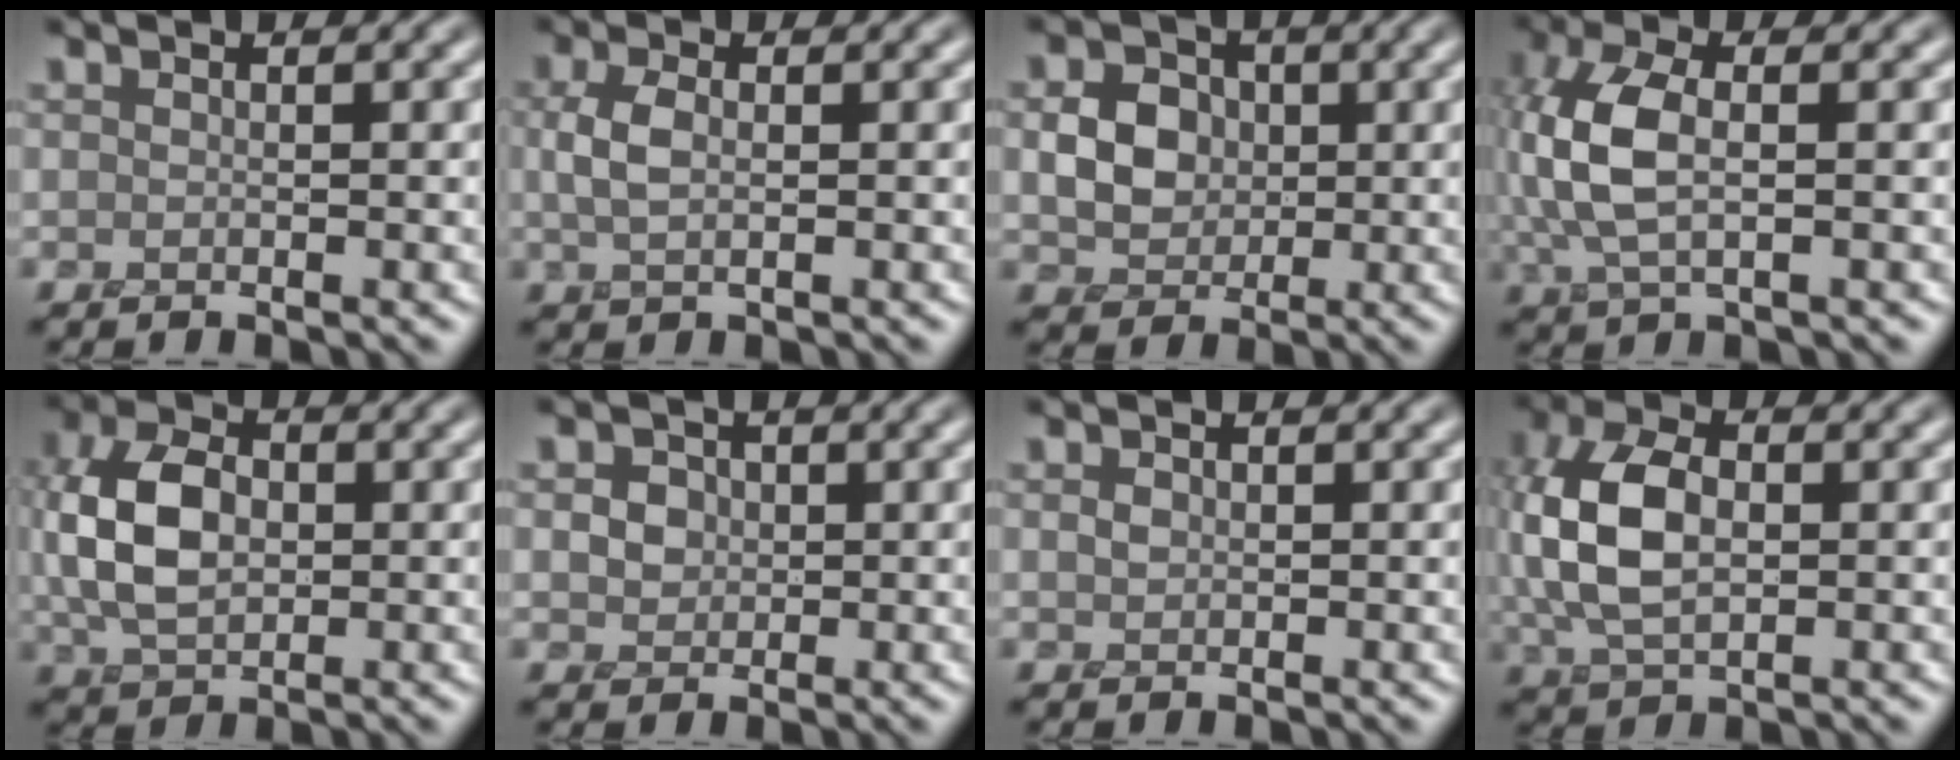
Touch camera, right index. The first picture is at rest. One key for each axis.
{"total": 1.6, "fx": 0.1, "fy": 0.8, "fz": 1.4, "tx": -0.041, "ty": 0.000, "tz": 0.002}
{"total": 3.7, "fx": 0.1, "fy": 3.2, "fz": 2.0, "tx": -0.038, "ty": -0.003, "tz": -0.005}
{"total": 5.4, "fx": 0.2, "fy": 2.5, "fz": 4.8, "tx": -0.122, "ty": 0.005, "tz": 0.000}
{"total": 5.9, "fx": 0.1, "fy": 4.0, "fz": 4.4, "tx": -0.101, "ty": 0.005, "tz": 0.000}
{"total": 2.4, "fx": 0.3, "fy": 2.1, "fz": 1.1, "tx": -0.011, "ty": 0.004, "tz": -0.002}
{"total": 0.7, "fx": 0.2, "fy": 0.6, "fz": 0.3, "tx": -0.007, "ty": -0.002, "tz": 0.004}
{"total": 6.6, "fx": 0.2, "fy": 4.0, "fz": 5.2, "tx": -0.127, "ty": 0.004, "tz": -0.001}